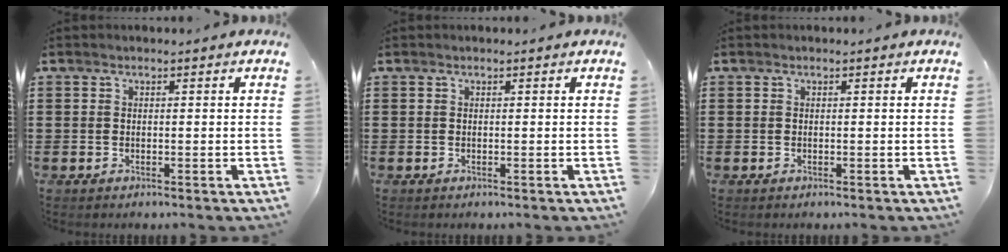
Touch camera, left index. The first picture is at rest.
{"total": 0.0}
{"total": 0.0}